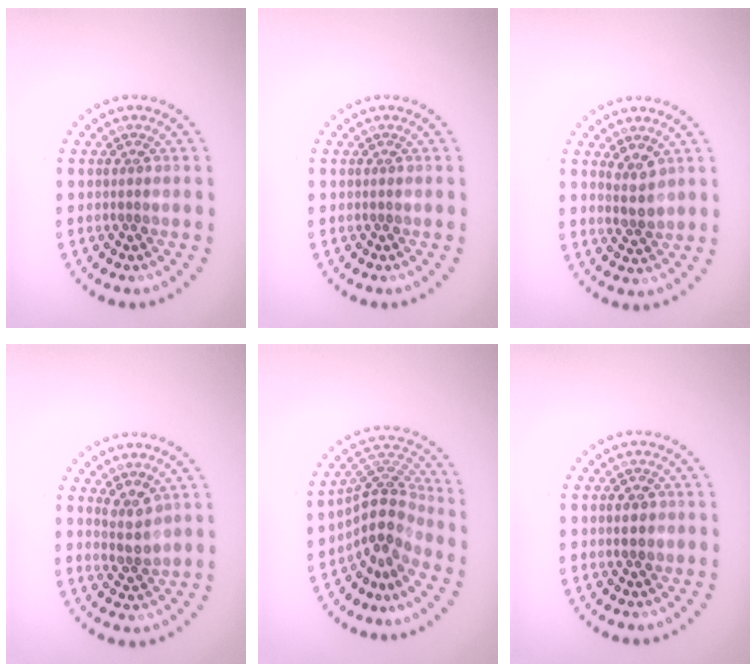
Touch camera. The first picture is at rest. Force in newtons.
{"total": 0.0}
{"total": 1.8, "press": 1.7, "slide": 0.5}
{"total": 2.3, "press": 2.1, "slide": 0.9}
{"total": 4.4, "press": 3.1, "slide": 3.1}
{"total": 1.8, "press": 1.8, "slide": 0.1}